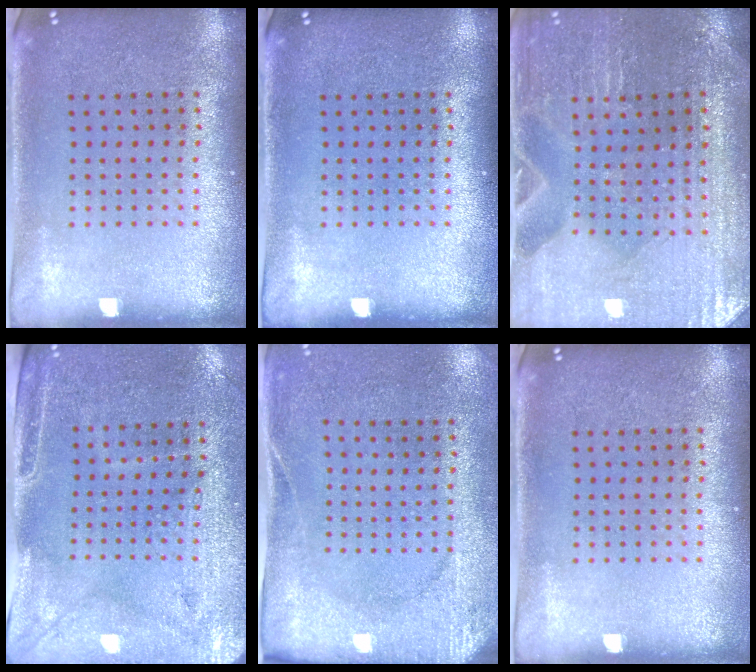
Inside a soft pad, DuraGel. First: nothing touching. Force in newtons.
{"total": 0.0}
{"total": 1.2, "press": 1.2, "slide": 0.0}
{"total": 3.0, "press": 2.6, "slide": 1.5}
{"total": 2.7, "press": 2.1, "slide": 1.6}
{"total": 0.0}